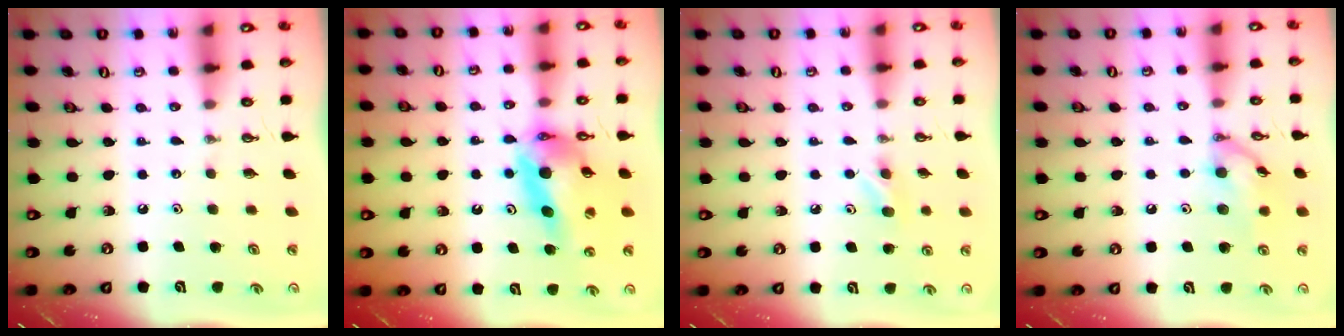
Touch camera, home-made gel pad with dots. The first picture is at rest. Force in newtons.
{"total": 15.9, "press": 15.7, "slide": 2.0}
{"total": 4.9, "press": 4.8, "slide": 0.7}
{"total": 11.4, "press": 11.4, "slide": 0.3}